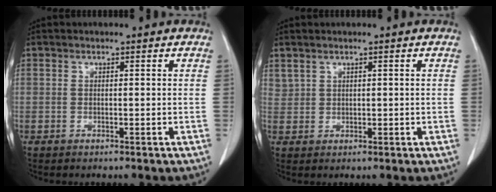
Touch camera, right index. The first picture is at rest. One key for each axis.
{"total": 1.7, "fx": 1.2, "fy": 1.1, "fz": 0.4, "tx": -0.008, "ty": 0.006, "tz": 0.031}